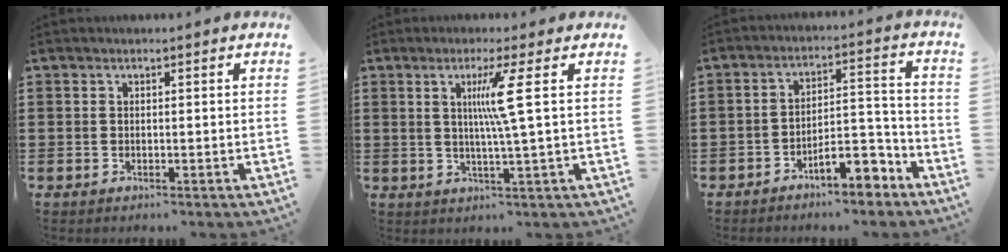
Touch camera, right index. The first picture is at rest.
{"total": 6.1, "force": [1.4, -1.1, 5.8], "torque": [-0.115, -0.009, 0.016]}
{"total": 7.6, "force": [-5.7, 2.1, 4.6], "torque": [-0.074, 0.006, -0.103]}